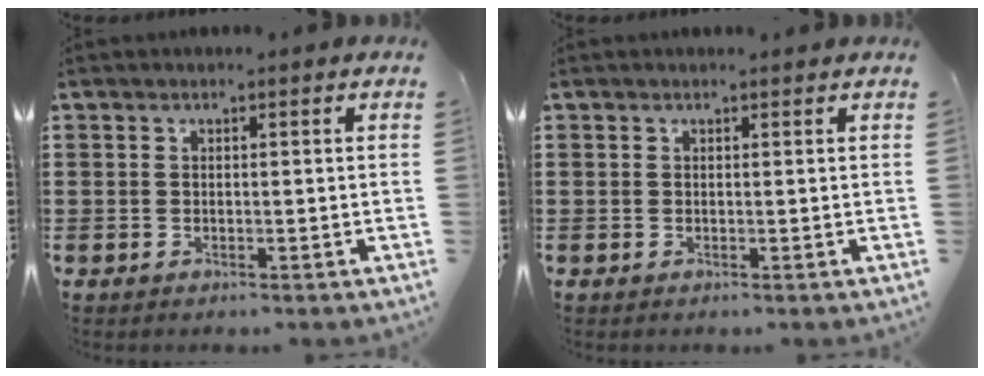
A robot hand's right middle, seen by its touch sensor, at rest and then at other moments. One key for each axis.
{"total": 0.0}